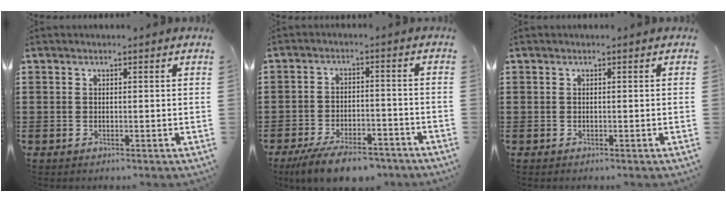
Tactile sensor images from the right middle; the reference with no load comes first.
{"total": 7.3, "force": [-6.2, 1.6, 3.5], "torque": [-0.068, 0.005, -0.117]}
{"total": 0.0}